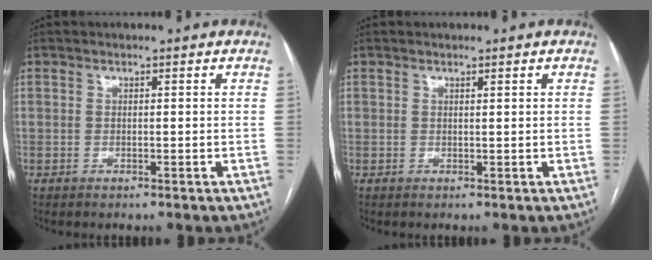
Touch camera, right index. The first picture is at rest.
{"total": 0.5, "force": [0.4, 0.0, 0.3], "torque": [-0.006, 0.000, 0.006]}